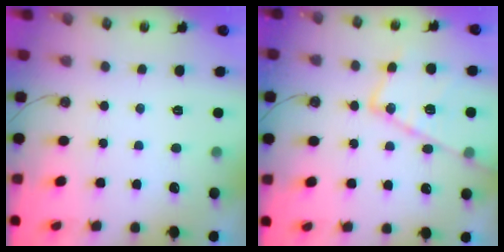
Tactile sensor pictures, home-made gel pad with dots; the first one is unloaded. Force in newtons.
{"total": 18.3, "press": 18.3, "slide": 1.6}